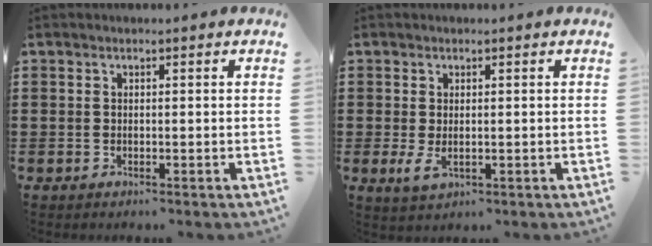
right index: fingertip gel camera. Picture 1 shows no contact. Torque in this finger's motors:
{"motor_torque": [2.14, 0.00, 0.10, 0.03]}